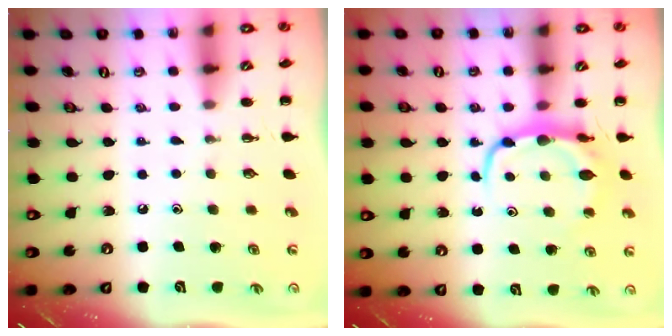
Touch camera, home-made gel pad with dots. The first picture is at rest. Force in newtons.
{"total": 6.9, "press": 6.9, "slide": 1.0}